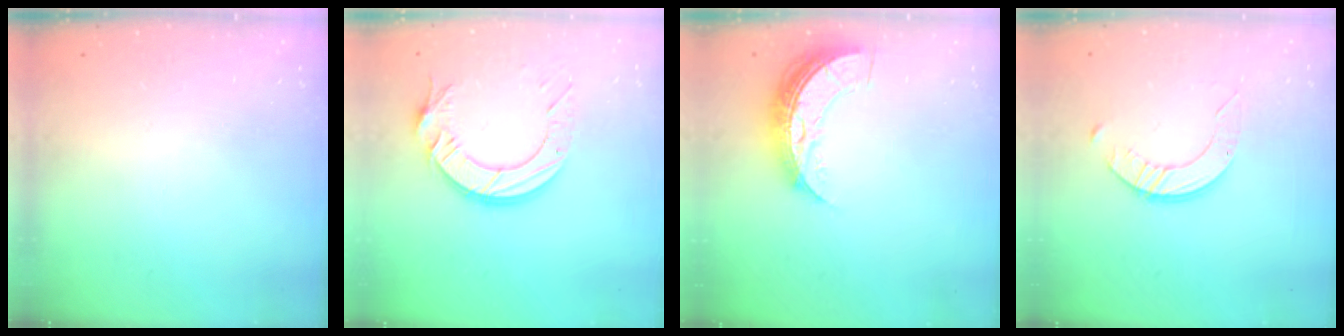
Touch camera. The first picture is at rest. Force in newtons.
{"total": 12.1, "press": 12.1, "slide": 1.0}
{"total": 9.8, "press": 9.8, "slide": 0.7}
{"total": 5.0, "press": 5.0, "slide": 0.4}